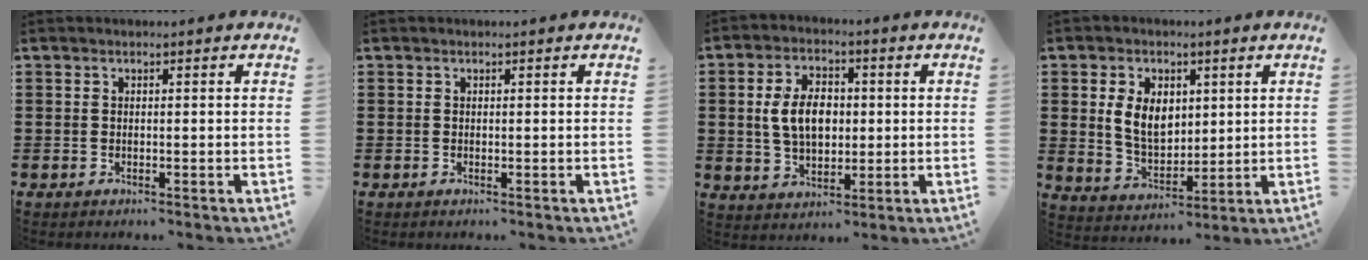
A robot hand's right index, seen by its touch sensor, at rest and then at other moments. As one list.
[{"total": 0.0}, {"total": 7.5, "force": [0.4, 4.8, 5.7], "torque": [-0.130, 0.008, -0.002]}, {"total": 7.4, "force": [1.6, 5.0, 5.1], "torque": [-0.112, 0.011, 0.026]}]